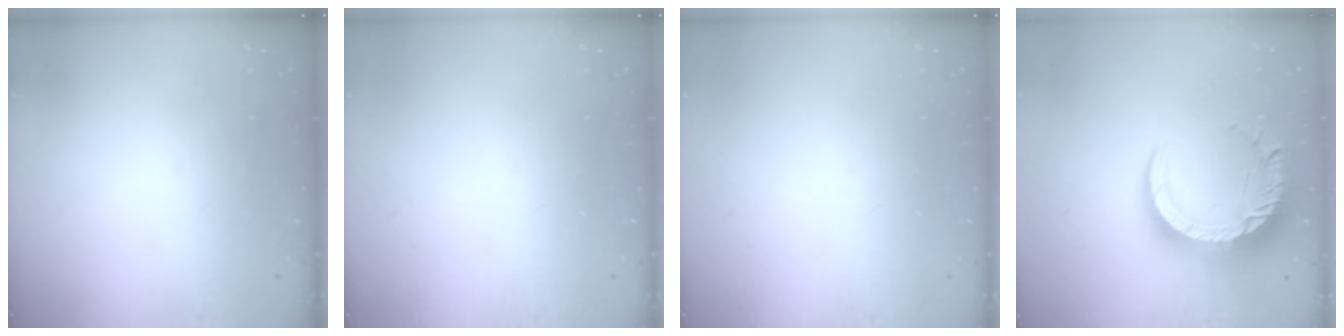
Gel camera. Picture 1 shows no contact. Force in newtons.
{"total": 0.0}
{"total": 0.0}
{"total": 15.7, "press": 15.6, "slide": 1.4}